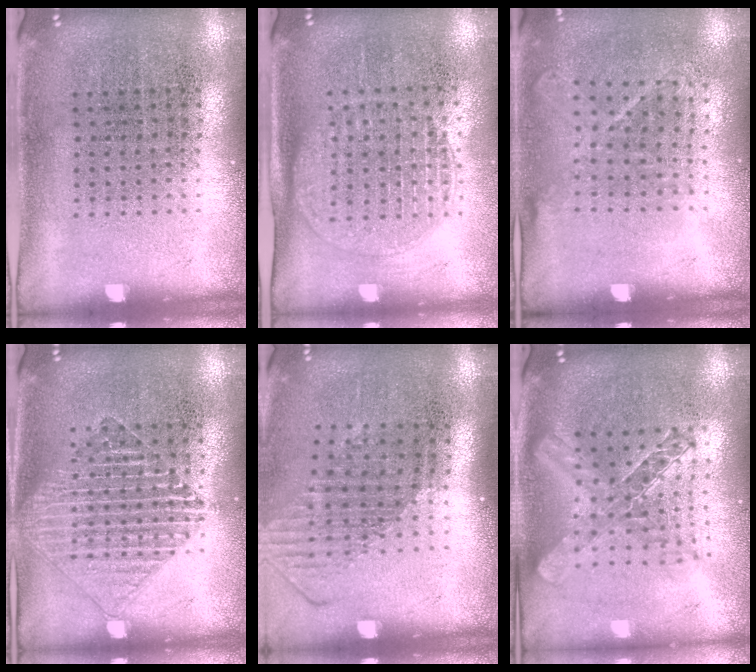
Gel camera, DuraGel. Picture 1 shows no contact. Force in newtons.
{"total": 1.5, "press": 1.3, "slide": 0.8}
{"total": 1.1, "press": 0.9, "slide": 0.6}
{"total": 1.5, "press": 1.5, "slide": 0.2}
{"total": 1.6, "press": 1.1, "slide": 1.1}
{"total": 1.9, "press": 1.6, "slide": 1.1}